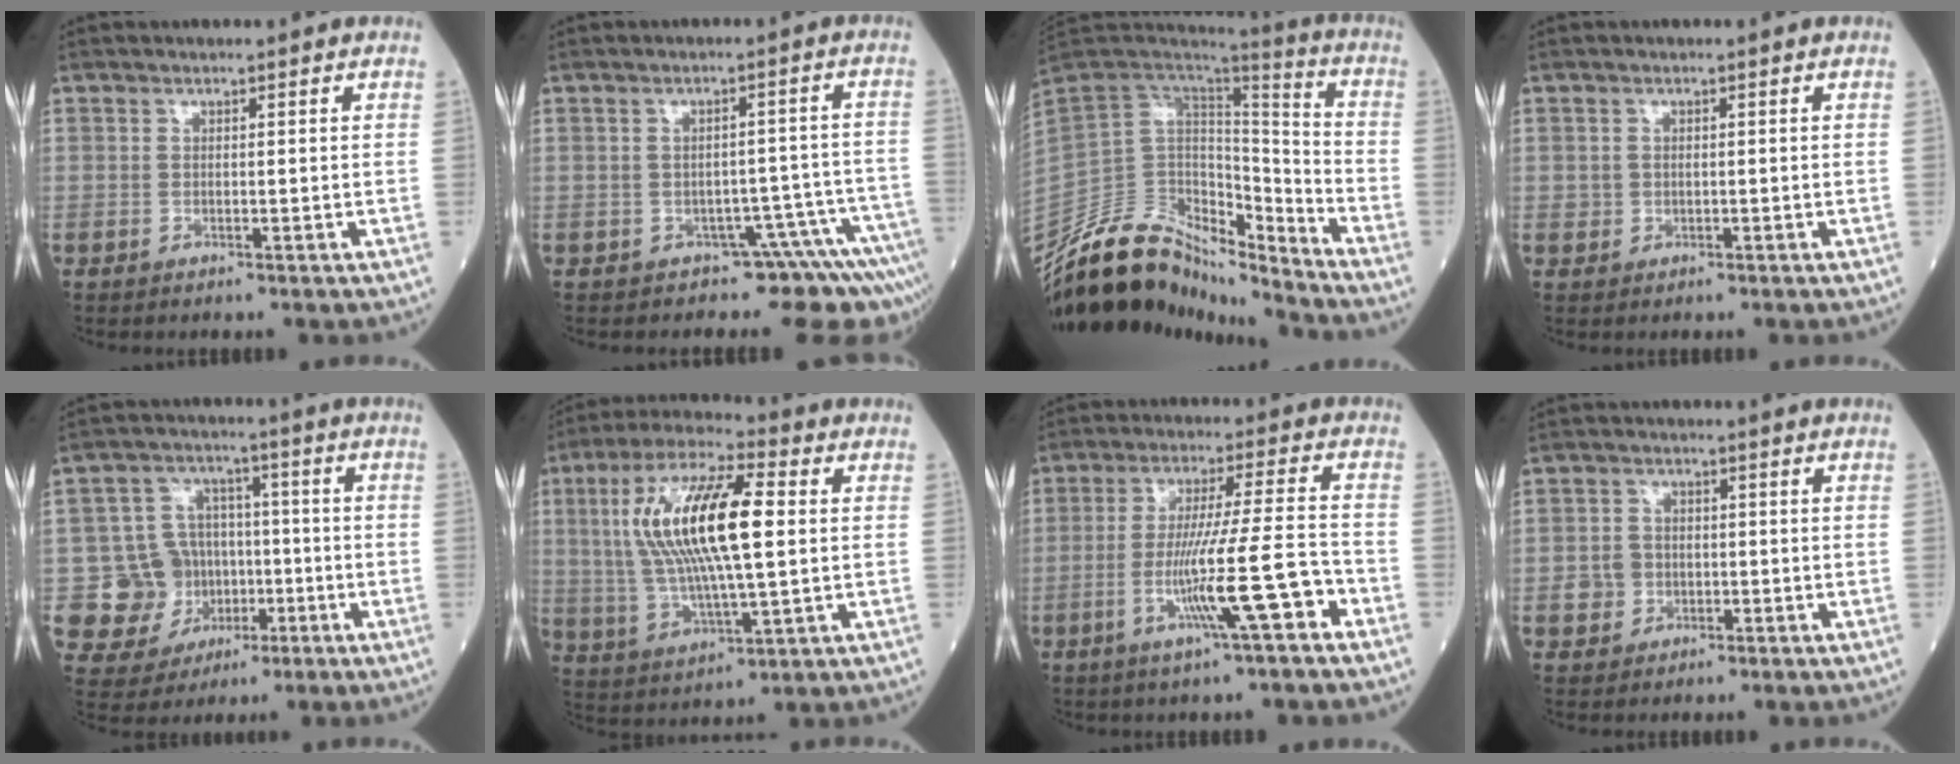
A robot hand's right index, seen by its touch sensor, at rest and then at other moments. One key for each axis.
{"total": 7.8, "fx": -7.1, "fy": 2.0, "fz": 2.4, "tx": -0.003, "ty": 0.053, "tz": -0.084}
{"total": 16.0, "fx": -14.4, "fy": 5.9, "fz": 4.0, "tx": -0.062, "ty": 0.081, "tz": -0.254}
{"total": 1.1, "fx": 0.0, "fy": 1.1, "fz": 0.2, "tx": -0.004, "ty": 0.004, "tz": 0.007}
{"total": 11.0, "fx": -1.9, "fy": 10.4, "fz": 3.2, "tx": -0.059, "ty": 0.031, "tz": -0.015}
{"total": 17.6, "fx": 2.6, "fy": 3.9, "fz": 16.9, "tx": -0.345, "ty": 0.021, "tz": 0.048}
{"total": 11.2, "fx": -4.7, "fy": -0.2, "fz": 10.2, "tx": -0.180, "ty": -0.002, "tz": -0.080}
{"total": 3.3, "fx": -0.7, "fy": 3.0, "fz": 1.0, "tx": -0.015, "ty": 0.010, "tz": -0.007}